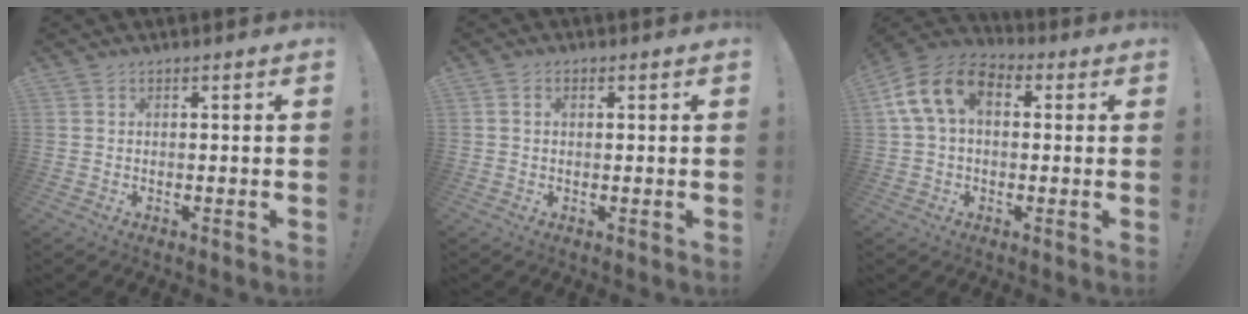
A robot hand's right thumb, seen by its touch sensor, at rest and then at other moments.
{"total": 1.3, "force": [0.2, 0.9, 0.9], "torque": [-0.015, 0.003, 0.002]}
{"total": 13.3, "force": [3.4, 8.8, 9.5], "torque": [-0.176, 0.012, 0.067]}